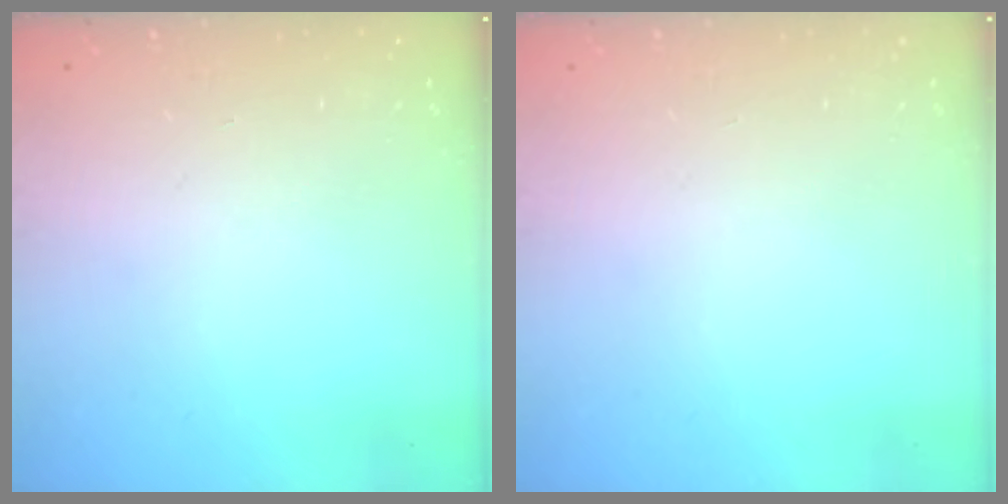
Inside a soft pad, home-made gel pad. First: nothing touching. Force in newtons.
{"total": 0.0}